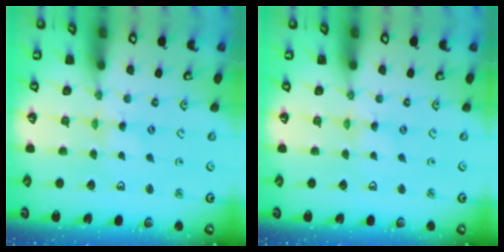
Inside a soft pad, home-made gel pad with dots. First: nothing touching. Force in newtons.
{"total": 0.0}